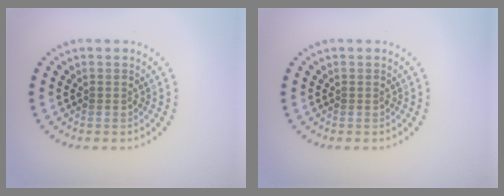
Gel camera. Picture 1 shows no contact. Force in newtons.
{"total": 0.0}